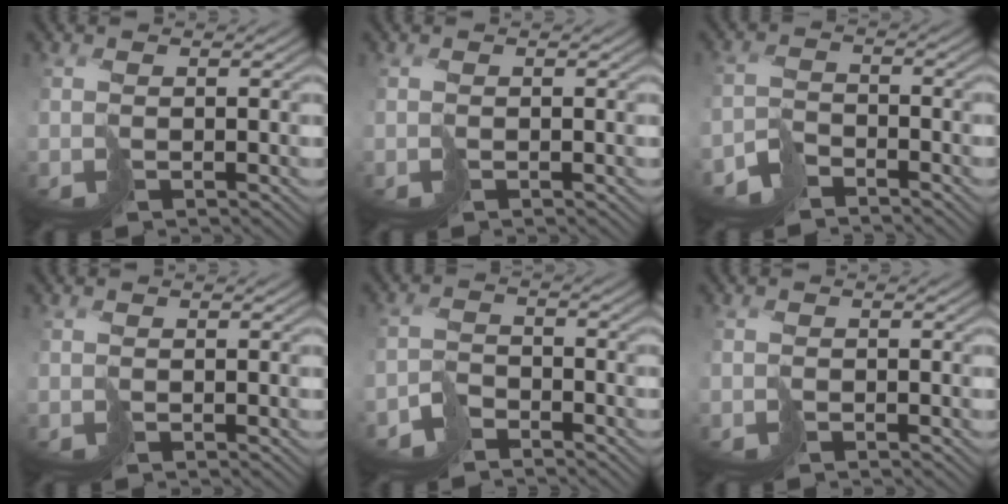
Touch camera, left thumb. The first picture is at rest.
{"total": 0.0}
{"total": 4.1, "force": [-3.6, 1.5, 1.2], "torque": [-0.022, -0.006, -0.083]}
{"total": 0.0}
{"total": 3.7, "force": [-3.2, 1.5, 1.0], "torque": [-0.018, -0.003, -0.074]}
{"total": 0.5, "force": [-0.5, 0.2, 0.1], "torque": [0.001, 0.001, -0.009]}